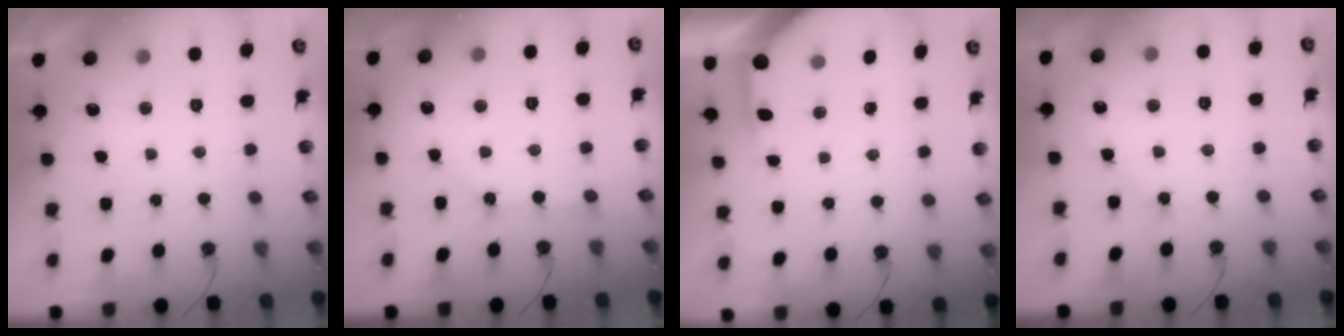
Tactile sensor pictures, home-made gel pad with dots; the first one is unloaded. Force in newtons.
{"total": 0.7, "press": 0.7, "slide": 0.1}
{"total": 3.8, "press": 3.8, "slide": 0.5}
{"total": 3.8, "press": 3.8, "slide": 0.6}